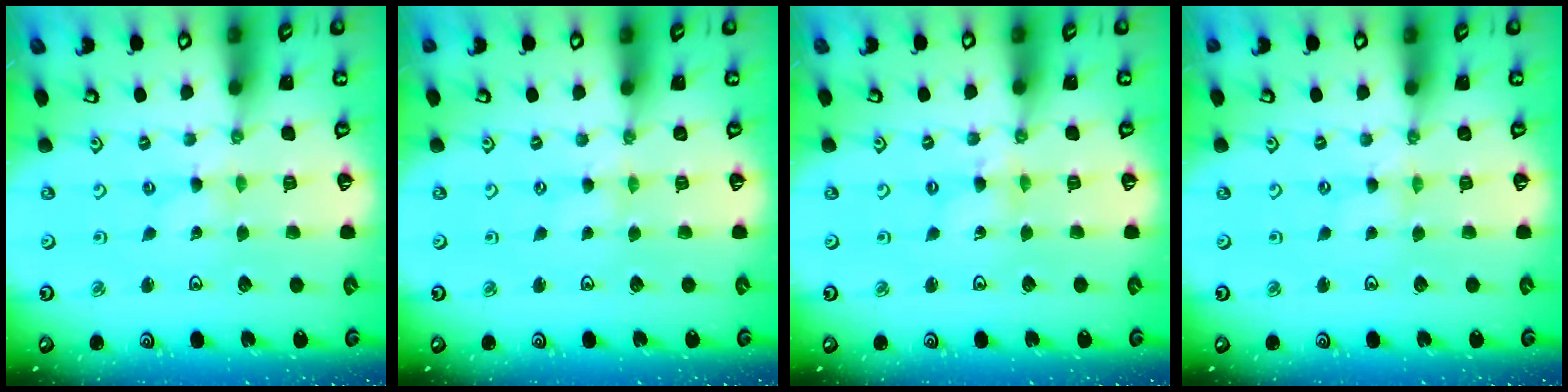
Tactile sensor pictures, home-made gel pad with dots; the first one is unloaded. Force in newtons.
{"total": 1.3, "press": 1.2, "slide": 0.3}
{"total": 1.4, "press": 1.4, "slide": 0.1}
{"total": 0.0}